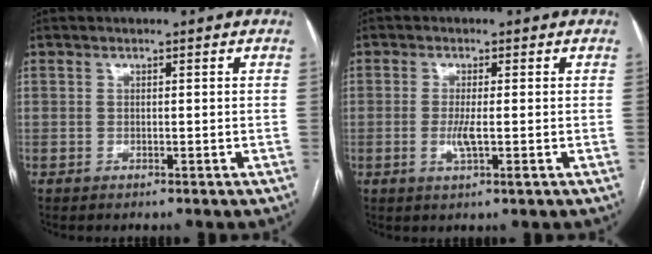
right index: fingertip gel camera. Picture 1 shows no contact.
{"total": 2.9, "force": [-0.6, 0.2, 2.9], "torque": [-0.060, -0.006, -0.011]}